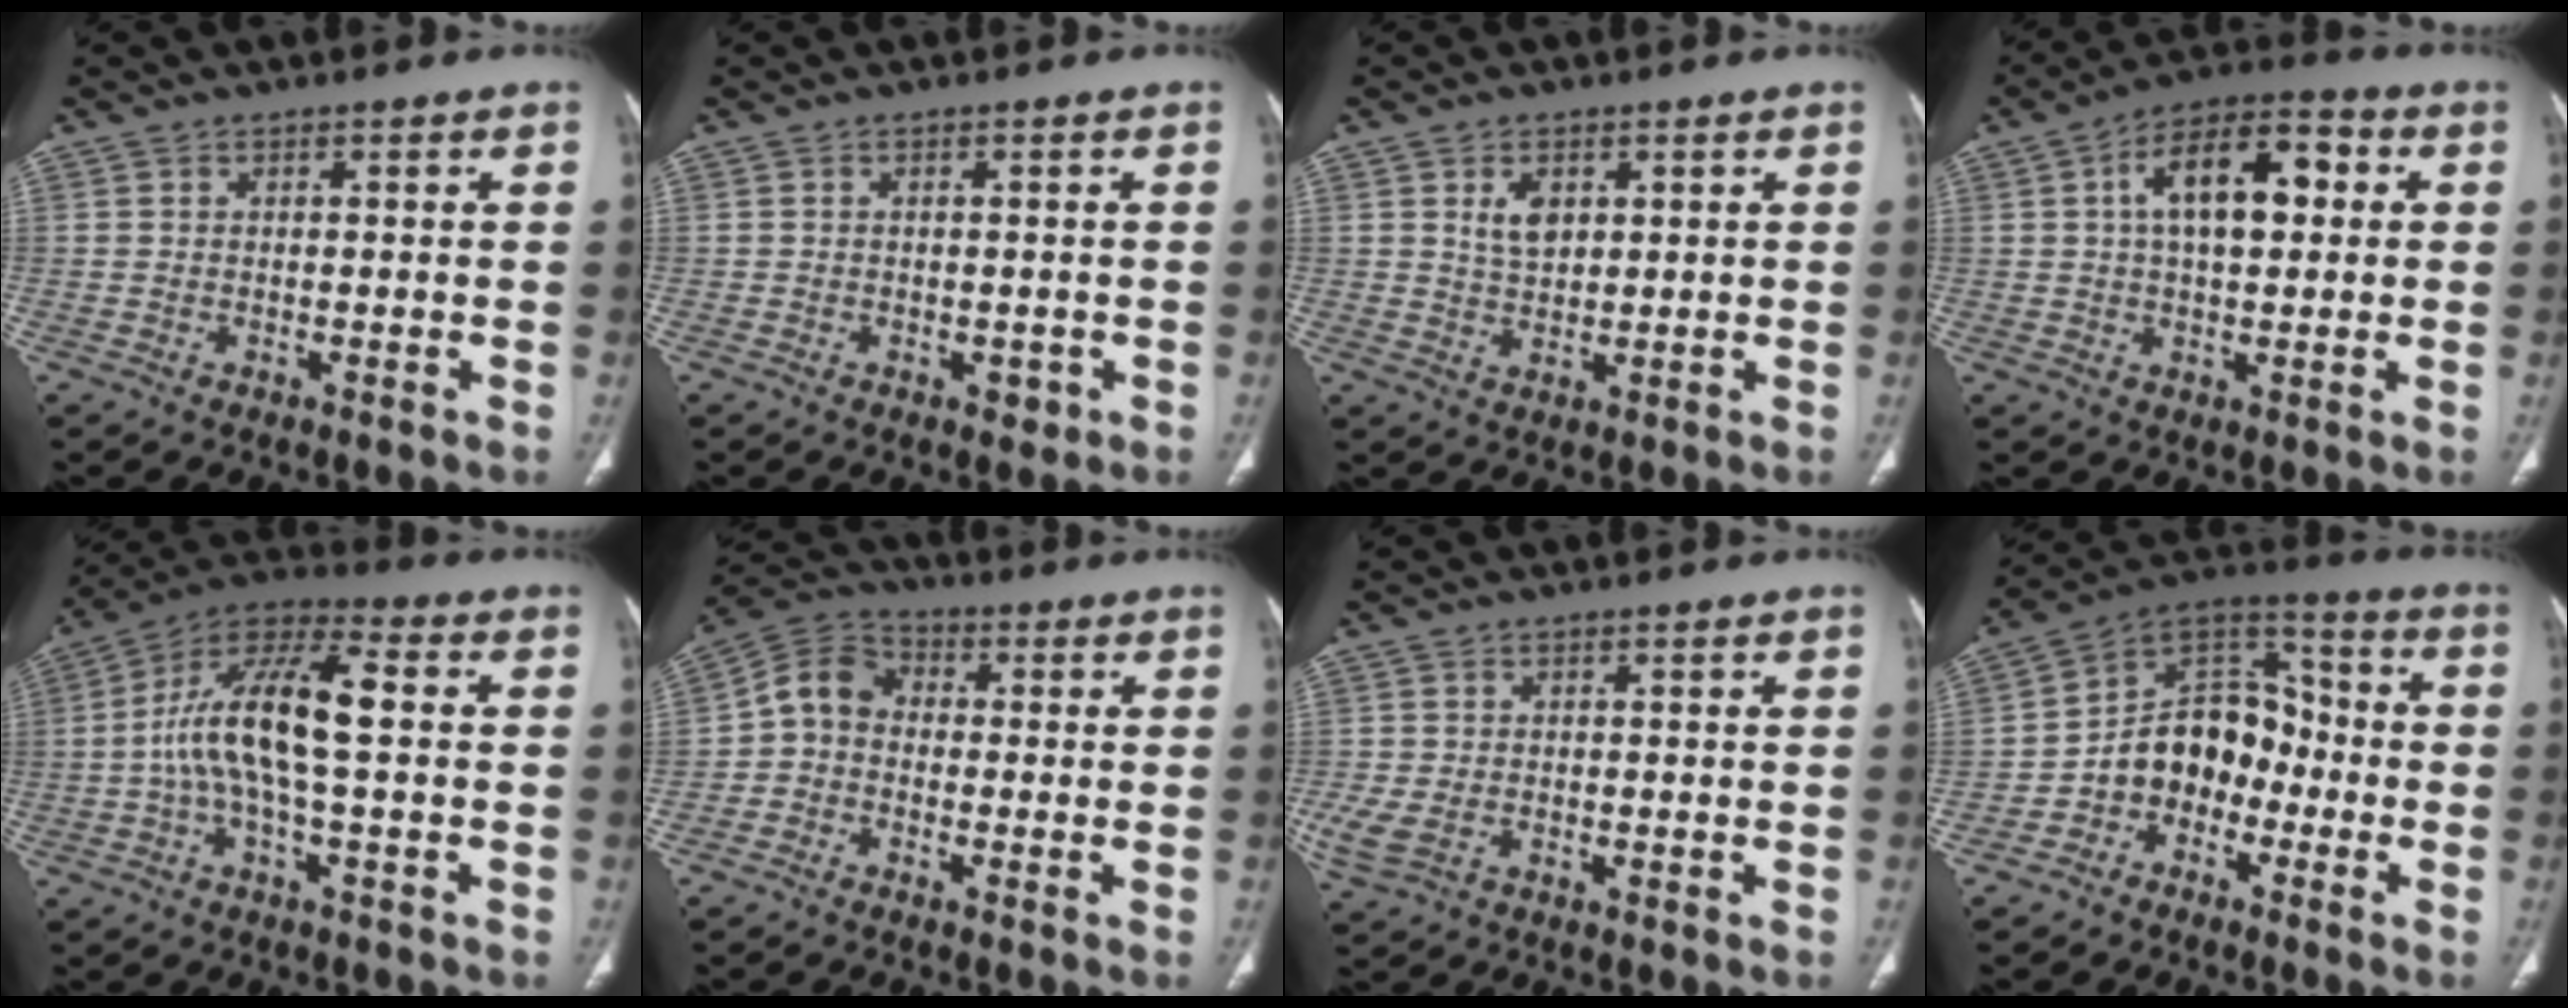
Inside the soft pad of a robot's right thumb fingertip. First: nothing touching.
{"total": 1.4, "force": [-0.5, 1.0, 0.9], "torque": [-0.008, 0.000, -0.003]}
{"total": 4.3, "force": [1.6, 2.8, 2.7], "torque": [-0.035, -0.012, 0.033]}
{"total": 13.2, "force": [2.7, 6.8, 11.0], "torque": [-0.164, 0.019, 0.035]}
{"total": 14.4, "force": [-0.1, 5.1, 13.5], "torque": [-0.270, 0.043, -0.009]}
{"total": 6.5, "force": [-1.0, 5.3, 3.6], "torque": [-0.052, 0.028, -0.038]}
{"total": 3.6, "force": [-0.8, 2.3, 2.7], "torque": [-0.077, -0.003, -0.011]}
{"total": 12.2, "force": [-3.8, 9.4, 6.9], "torque": [-0.077, 0.064, -0.080]}